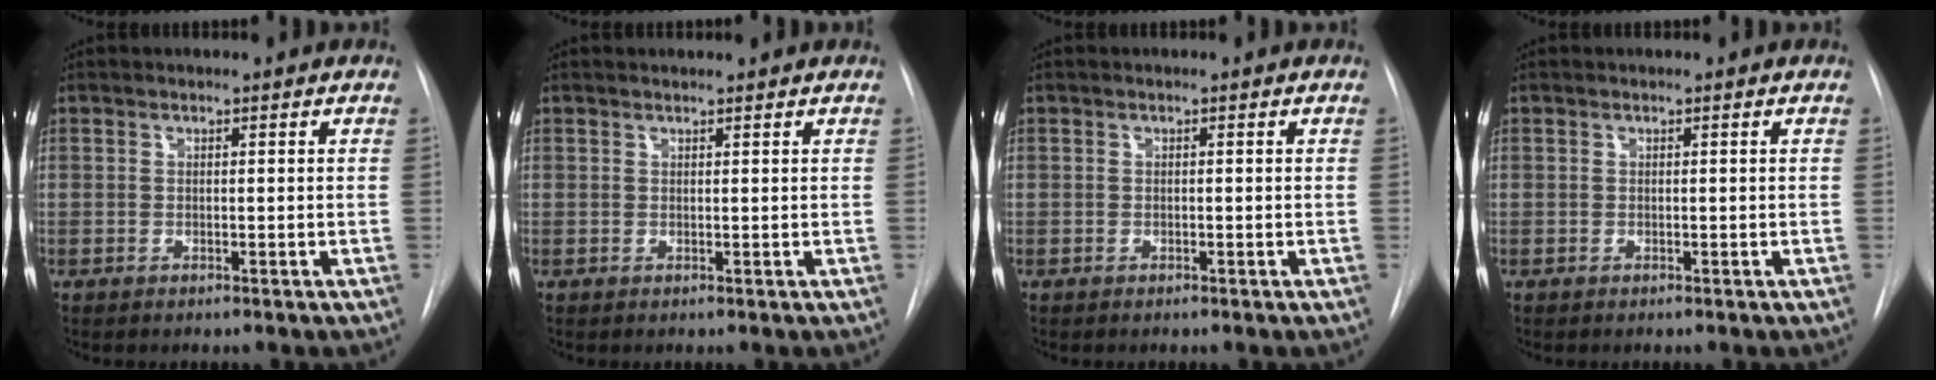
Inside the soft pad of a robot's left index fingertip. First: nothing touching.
{"total": 0.0}
{"total": 1.6, "force": [-1.6, -0.2, -0.3], "torque": [0.005, -0.004, -0.025]}
{"total": 0.0}